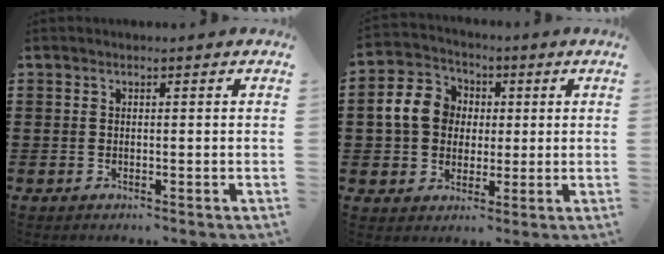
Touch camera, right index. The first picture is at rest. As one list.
[{"total": 8.5, "force": [0.7, 7.5, 3.9], "torque": [-0.114, 0.016, 0.007]}]